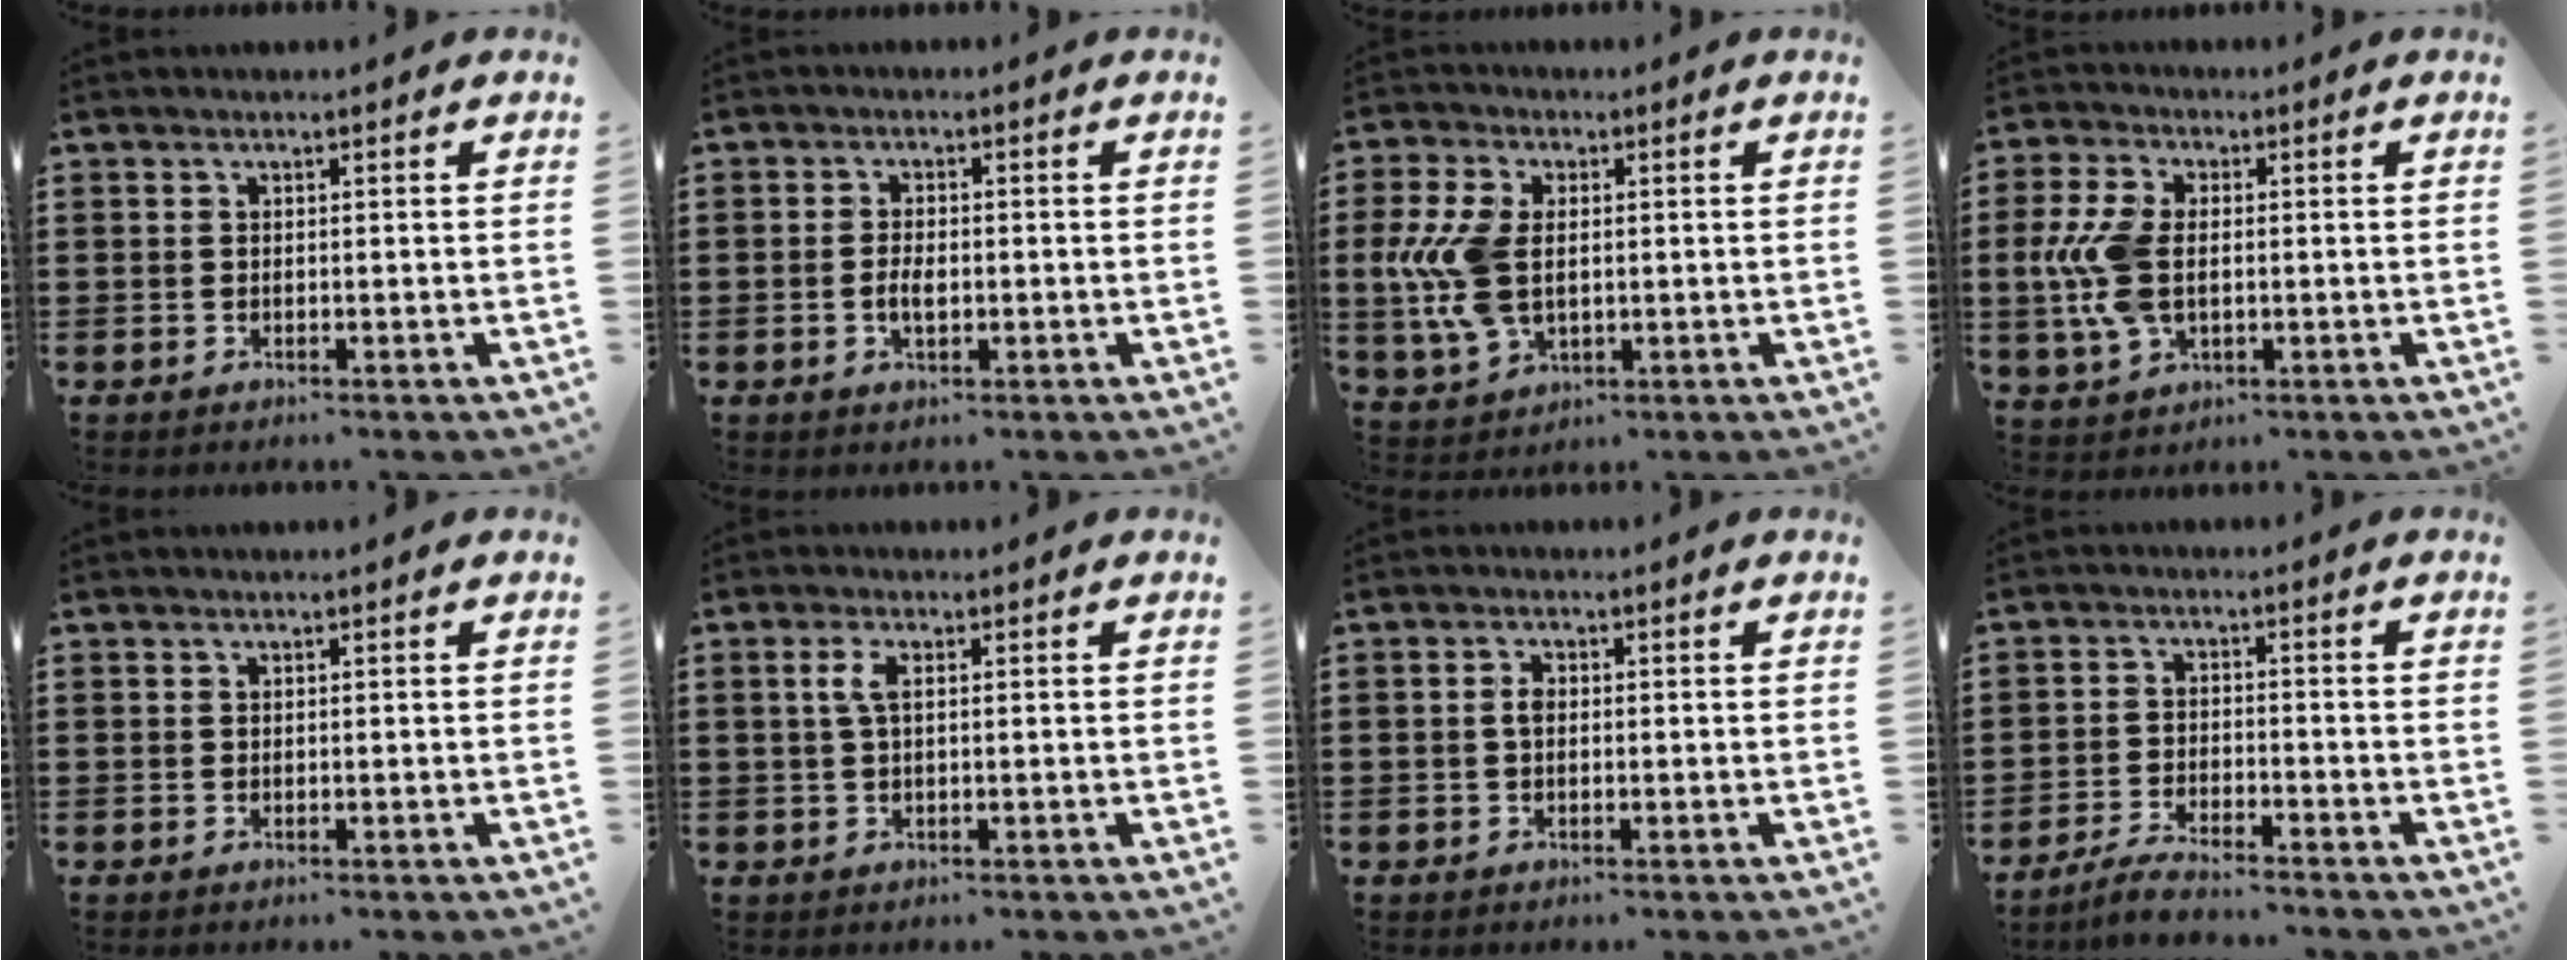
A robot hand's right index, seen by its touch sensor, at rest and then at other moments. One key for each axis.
{"total": 2.8, "fx": -0.5, "fy": 1.3, "fz": 2.4, "tx": -0.053, "ty": 0.000, "tz": -0.012}
{"total": 9.5, "fx": 0.2, "fy": 5.9, "fz": 7.5, "tx": -0.189, "ty": 0.001, "tz": -0.002}
{"total": 9.0, "fx": -0.2, "fy": 5.2, "fz": 7.3, "tx": -0.191, "ty": -0.002, "tz": -0.014}
{"total": 0.0}
{"total": 2.6, "fx": 0.4, "fy": 0.9, "fz": 2.4, "tx": -0.057, "ty": 0.003, "tz": 0.003}
{"total": 1.7, "fx": 0.0, "fy": 0.9, "fz": 1.4, "tx": -0.029, "ty": 0.004, "tz": -0.001}
{"total": 3.2, "fx": -3.1, "fy": 0.1, "fz": 0.8, "tx": -0.025, "ty": 0.005, "tz": -0.065}